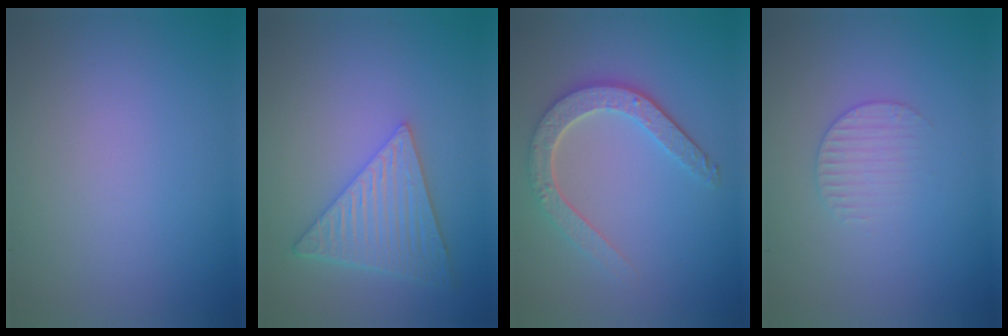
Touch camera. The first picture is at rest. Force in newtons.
{"total": 6.0, "press": 4.6, "slide": 3.8}
{"total": 4.3, "press": 3.5, "slide": 2.5}
{"total": 1.9, "press": 1.9, "slide": 0.3}